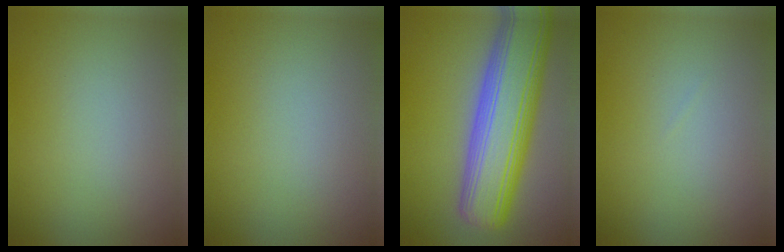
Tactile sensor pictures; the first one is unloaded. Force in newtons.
{"total": 0.0}
{"total": 11.5, "press": 11.5, "slide": 0.6}
{"total": 0.0}